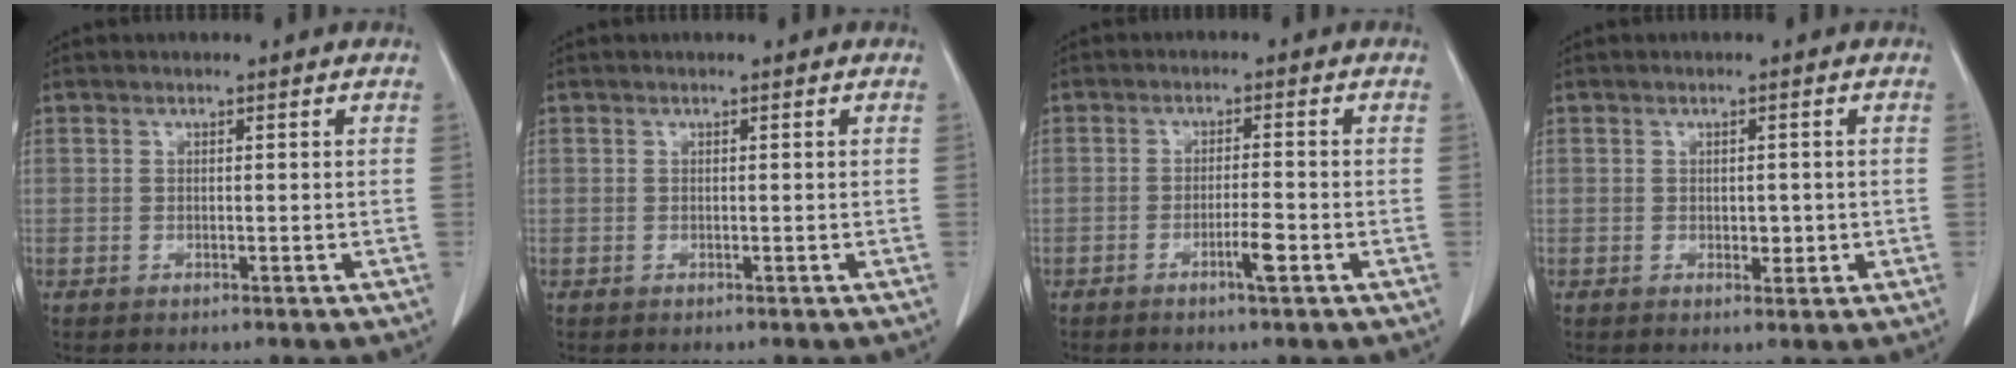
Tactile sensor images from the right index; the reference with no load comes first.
{"total": 0.0}
{"total": 3.2, "force": [-1.5, 0.0, 2.8], "torque": [-0.048, -0.001, -0.027]}
{"total": 2.2, "force": [-0.1, 1.4, 1.7], "torque": [-0.020, -0.001, 0.004]}